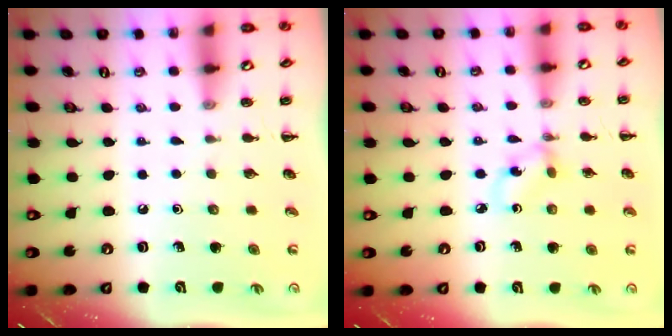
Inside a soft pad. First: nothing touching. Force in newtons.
{"total": 2.4, "press": 2.4, "slide": 0.6}